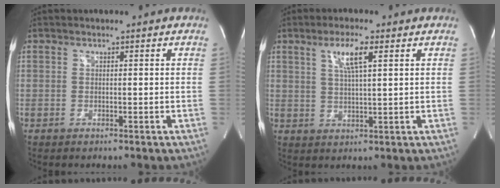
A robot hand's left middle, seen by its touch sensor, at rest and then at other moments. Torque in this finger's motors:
{"motor_torque": [0.13, -0.11, 0.04, 0.06]}